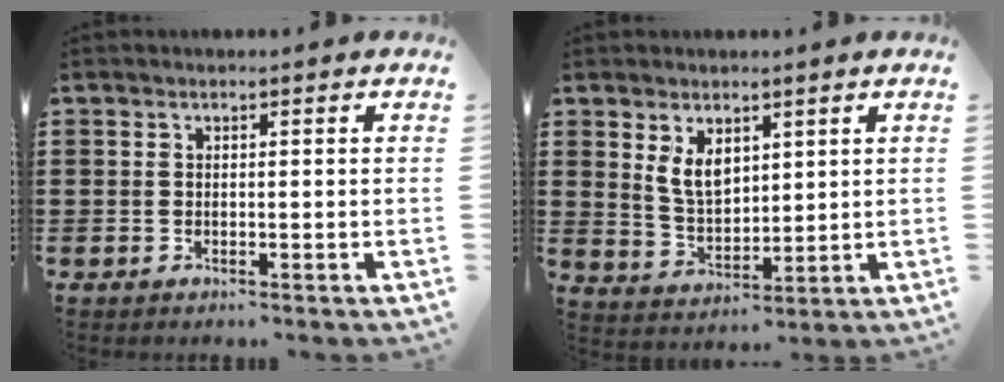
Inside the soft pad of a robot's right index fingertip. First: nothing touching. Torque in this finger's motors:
{"motor_torque": [0.35, -0.08, 0.50, 0.07]}